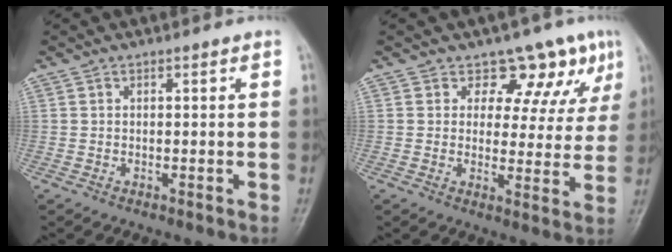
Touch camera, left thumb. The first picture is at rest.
{"total": 9.3, "force": [6.3, 5.9, 3.5], "torque": [0.006, -0.031, 0.066]}